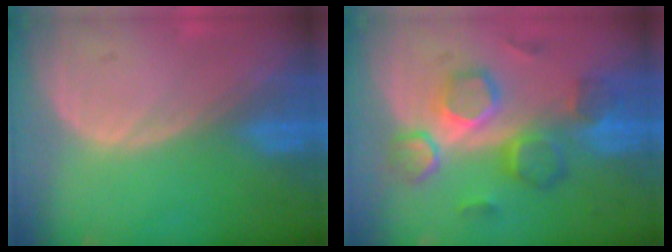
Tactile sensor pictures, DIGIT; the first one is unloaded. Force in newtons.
{"total": 8.3, "press": 8.2, "slide": 1.4}